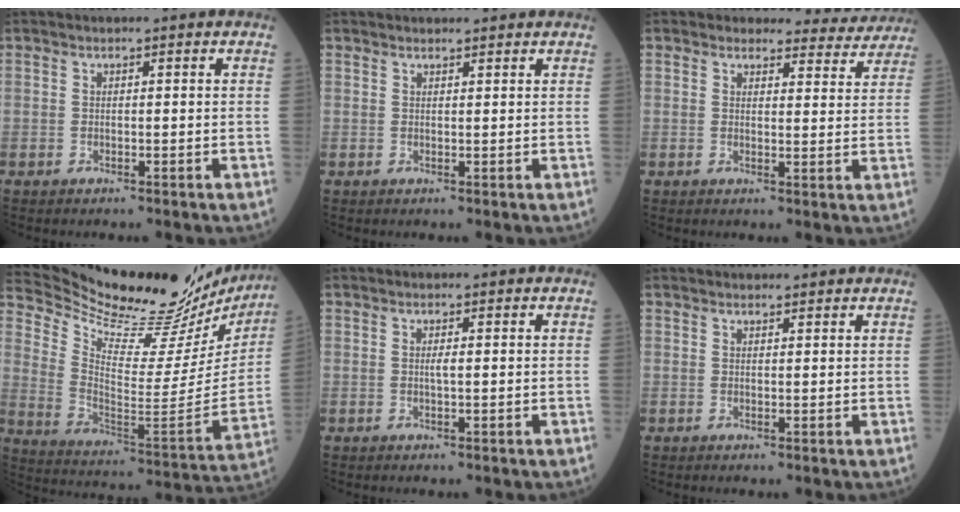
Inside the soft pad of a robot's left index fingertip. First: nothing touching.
{"total": 1.2, "force": [1.1, 0.3, 0.0], "torque": [-0.007, 0.002, 0.017]}
{"total": 8.2, "force": [7.7, 2.9, -0.3], "torque": [0.037, -0.014, 0.059]}
{"total": 30.3, "force": [27.8, 5.2, 11.1], "torque": [-0.187, -0.100, 0.374]}
{"total": 0.6, "force": [-0.2, 0.0, 0.6], "torque": [-0.015, -0.004, -0.006]}
{"total": 1.5, "force": [1.4, 0.4, 0.1], "torque": [-0.007, 0.003, 0.020]}